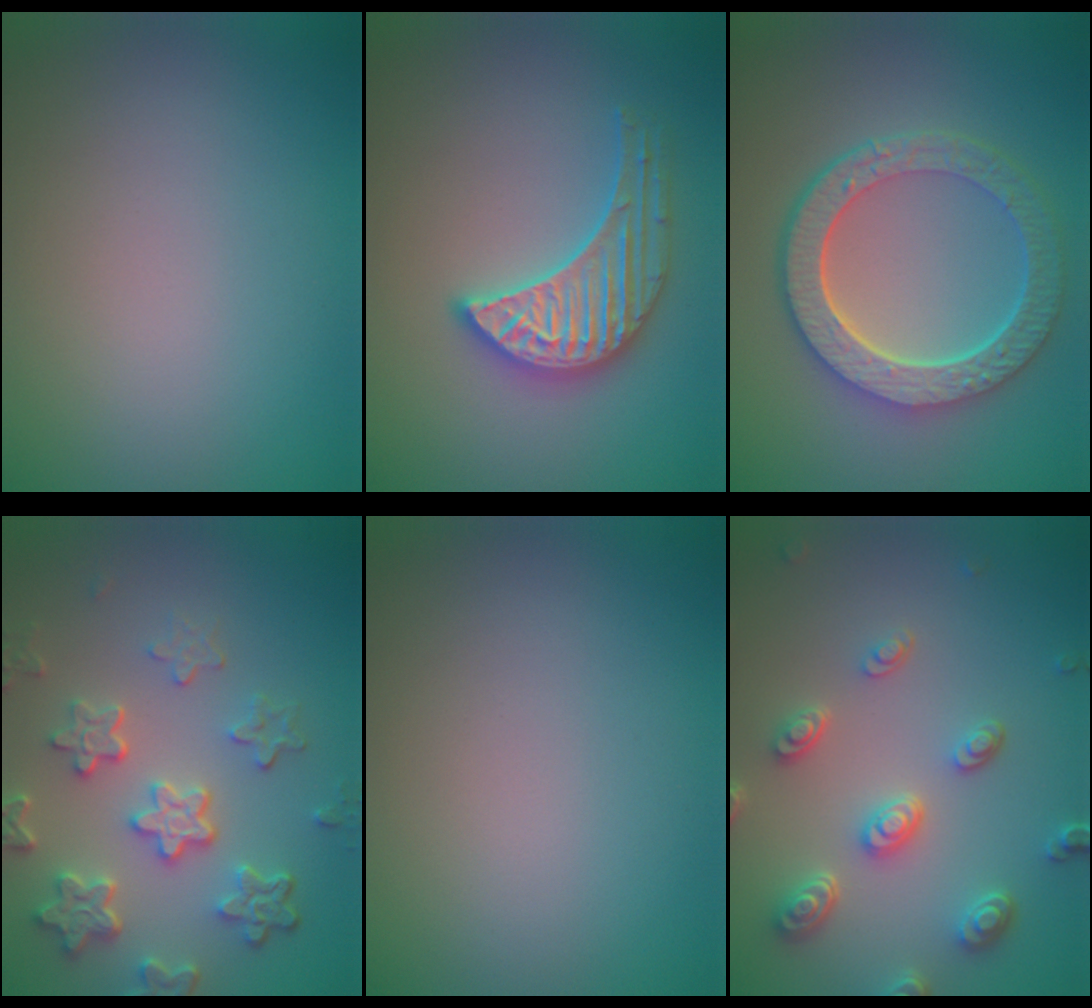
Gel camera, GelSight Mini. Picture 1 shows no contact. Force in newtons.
{"total": 3.8, "press": 3.8, "slide": 0.4}
{"total": 6.8, "press": 5.3, "slide": 4.3}
{"total": 5.8, "press": 4.4, "slide": 3.8}
{"total": 0.0}
{"total": 4.8, "press": 3.7, "slide": 3.1}